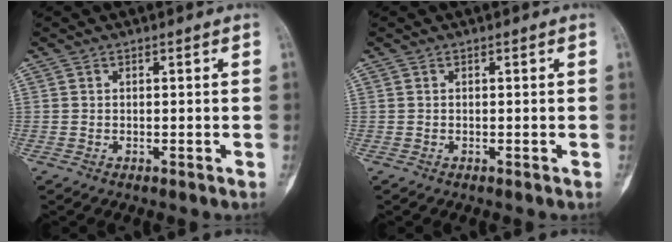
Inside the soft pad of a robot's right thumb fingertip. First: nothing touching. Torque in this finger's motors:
{"motor_torque": [0.37, 0.15, -0.35, 0.06, 0.05]}